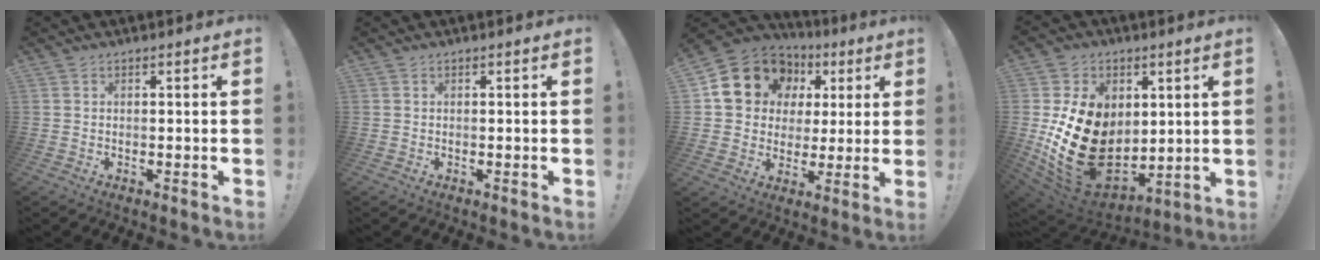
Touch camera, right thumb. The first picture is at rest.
{"total": 0.0}
{"total": 16.7, "force": [7.1, 13.5, 6.9], "torque": [-0.104, -0.029, 0.151]}
{"total": 25.3, "force": [0.6, 18.6, 17.1], "torque": [-0.314, -0.017, 0.043]}